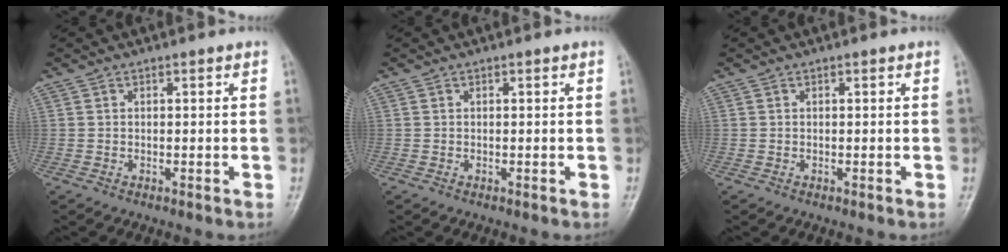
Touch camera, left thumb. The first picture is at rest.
{"total": 0.0}
{"total": 0.0}